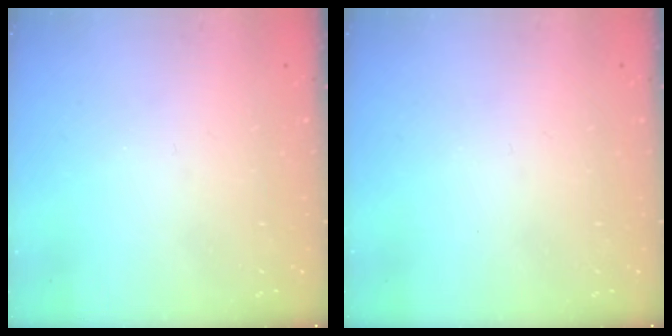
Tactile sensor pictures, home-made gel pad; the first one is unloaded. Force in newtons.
{"total": 0.0}